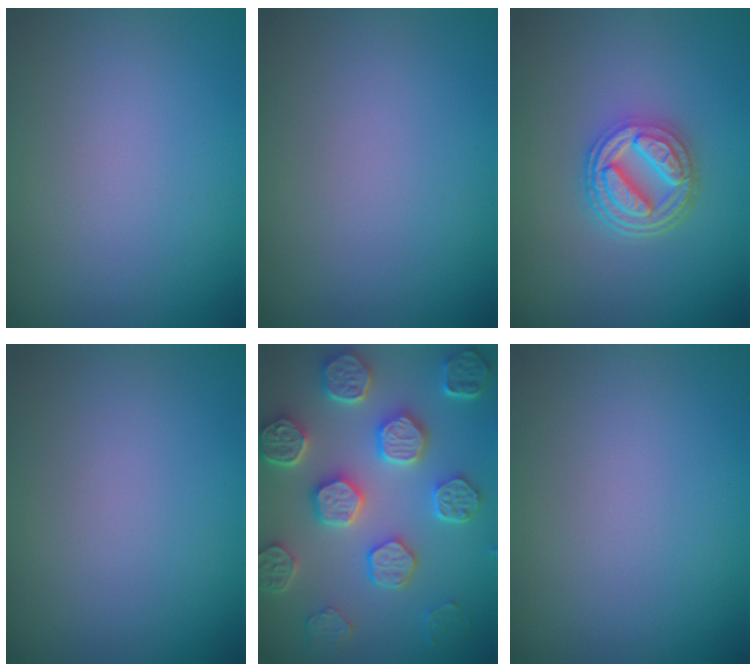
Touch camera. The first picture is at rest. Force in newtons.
{"total": 0.0}
{"total": 4.8, "press": 3.8, "slide": 3.1}
{"total": 0.0}
{"total": 7.6, "press": 6.3, "slide": 4.3}
{"total": 0.0}